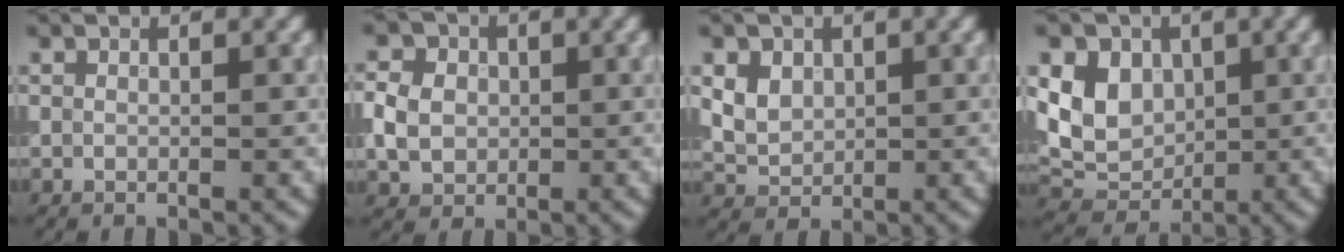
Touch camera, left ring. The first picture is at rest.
{"total": 4.3, "force": [0.1, 3.7, 2.2], "torque": [-0.040, 0.006, -0.008]}
{"total": 3.8, "force": [1.3, 3.0, 2.0], "torque": [-0.049, 0.009, 0.029]}
{"total": 5.4, "force": [1.2, 4.4, 3.0], "torque": [-0.051, -0.003, 0.018]}